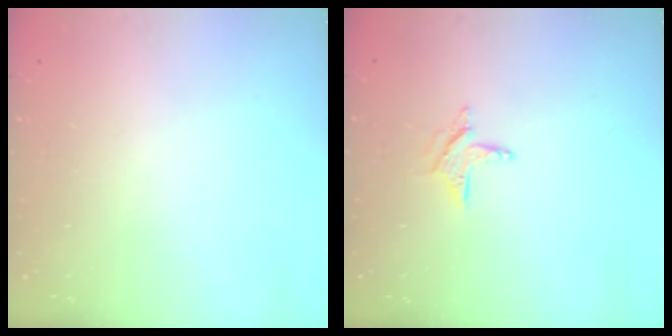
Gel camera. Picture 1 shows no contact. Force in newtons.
{"total": 6.2, "press": 6.1, "slide": 0.7}